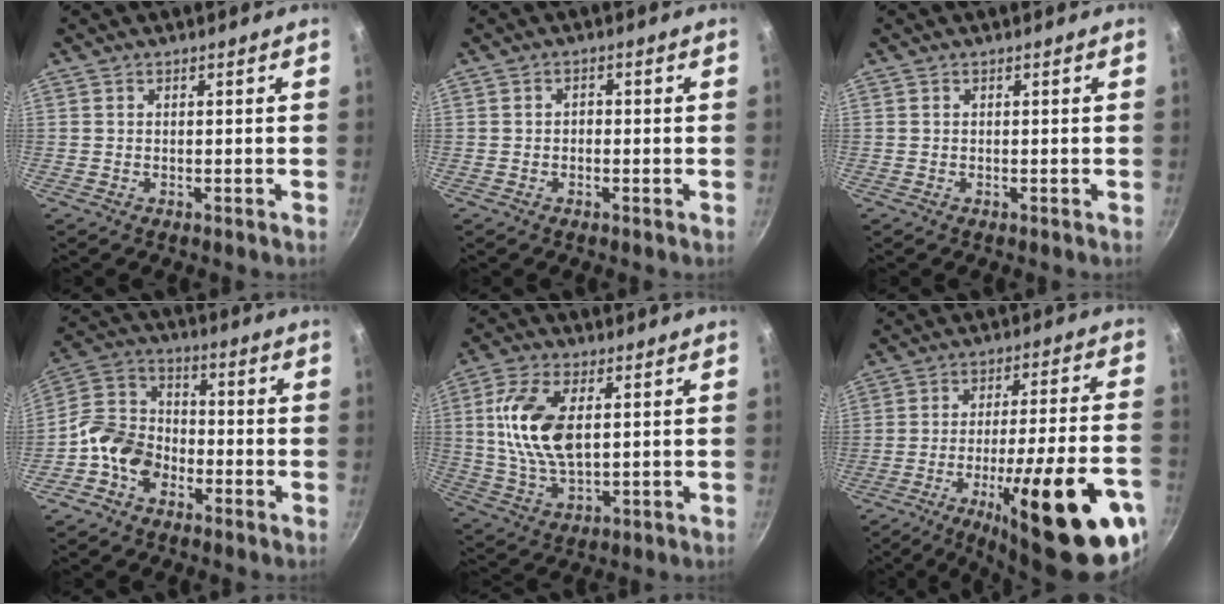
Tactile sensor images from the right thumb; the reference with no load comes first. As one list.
[{"total": 1.2, "force": [-0.4, 1.0, 0.6], "torque": [-0.009, 0.006, -0.008]}, {"total": 0.0}, {"total": 10.4, "force": [-4.6, 7.5, 5.4], "torque": [-0.079, 0.046, -0.108]}, {"total": 13.6, "force": [2.5, 7.1, 11.3], "torque": [-0.214, -0.004, 0.050]}, {"total": 27.9, "force": [-12.5, 6.2, 24.1], "torque": [-0.312, 0.041, -0.182]}]